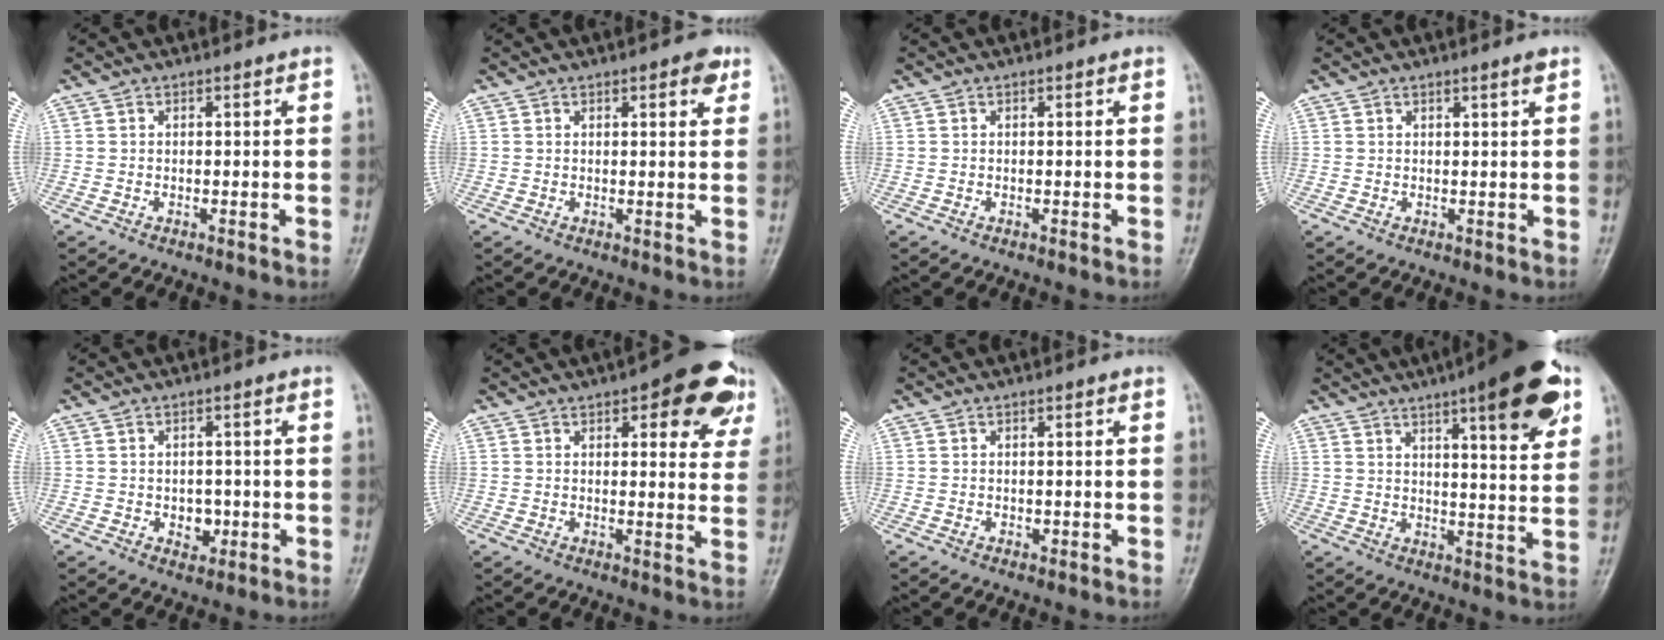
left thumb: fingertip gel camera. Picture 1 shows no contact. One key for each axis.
{"total": 3.4, "fx": 1.9, "fy": 1.3, "fz": 2.5, "tx": -0.022, "ty": -0.005, "tz": 0.019}
{"total": 0.0}
{"total": 1.4, "fx": 0.9, "fy": -0.1, "fz": 1.1, "tx": -0.016, "ty": -0.007, "tz": 0.015}
{"total": 3.7, "fx": -0.6, "fy": 2.9, "fz": 2.3, "tx": -0.013, "ty": 0.003, "tz": -0.004}
{"total": 13.2, "fx": 6.9, "fy": 5.2, "fz": 10.0, "tx": -0.077, "ty": -0.024, "tz": 0.076}
{"total": 0.7, "fx": 0.1, "fy": 0.5, "fz": 0.4, "tx": -0.002, "ty": 0.000, "tz": 0.001}
{"total": 16.4, "fx": 8.7, "fy": 3.6, "fz": 13.4, "tx": -0.160, "ty": -0.032, "tz": 0.118}